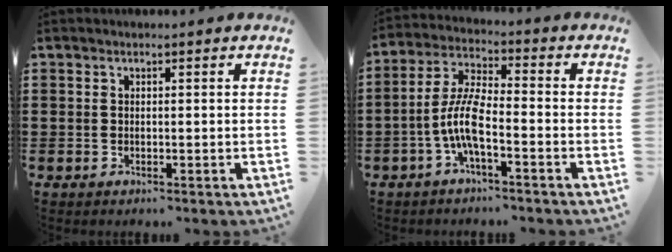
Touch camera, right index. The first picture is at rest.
{"total": 7.3, "force": [-2.7, 1.8, 6.6], "torque": [-0.160, -0.013, -0.060]}